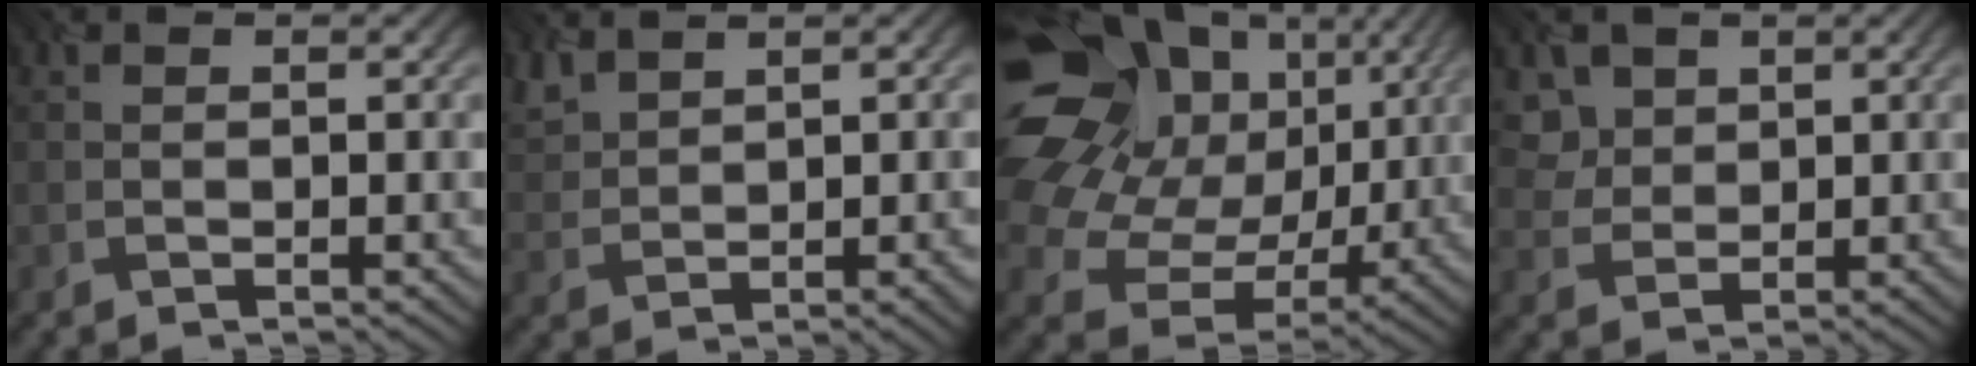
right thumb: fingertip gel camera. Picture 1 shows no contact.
{"total": 5.1, "force": [3.2, 2.0, 3.5], "torque": [-0.076, 0.010, 0.074]}
{"total": 21.4, "force": [7.8, 17.0, 10.4], "torque": [-0.320, 0.036, 0.156]}
{"total": 3.6, "force": [2.3, 2.8, -0.1], "torque": [-0.022, -0.011, 0.060]}